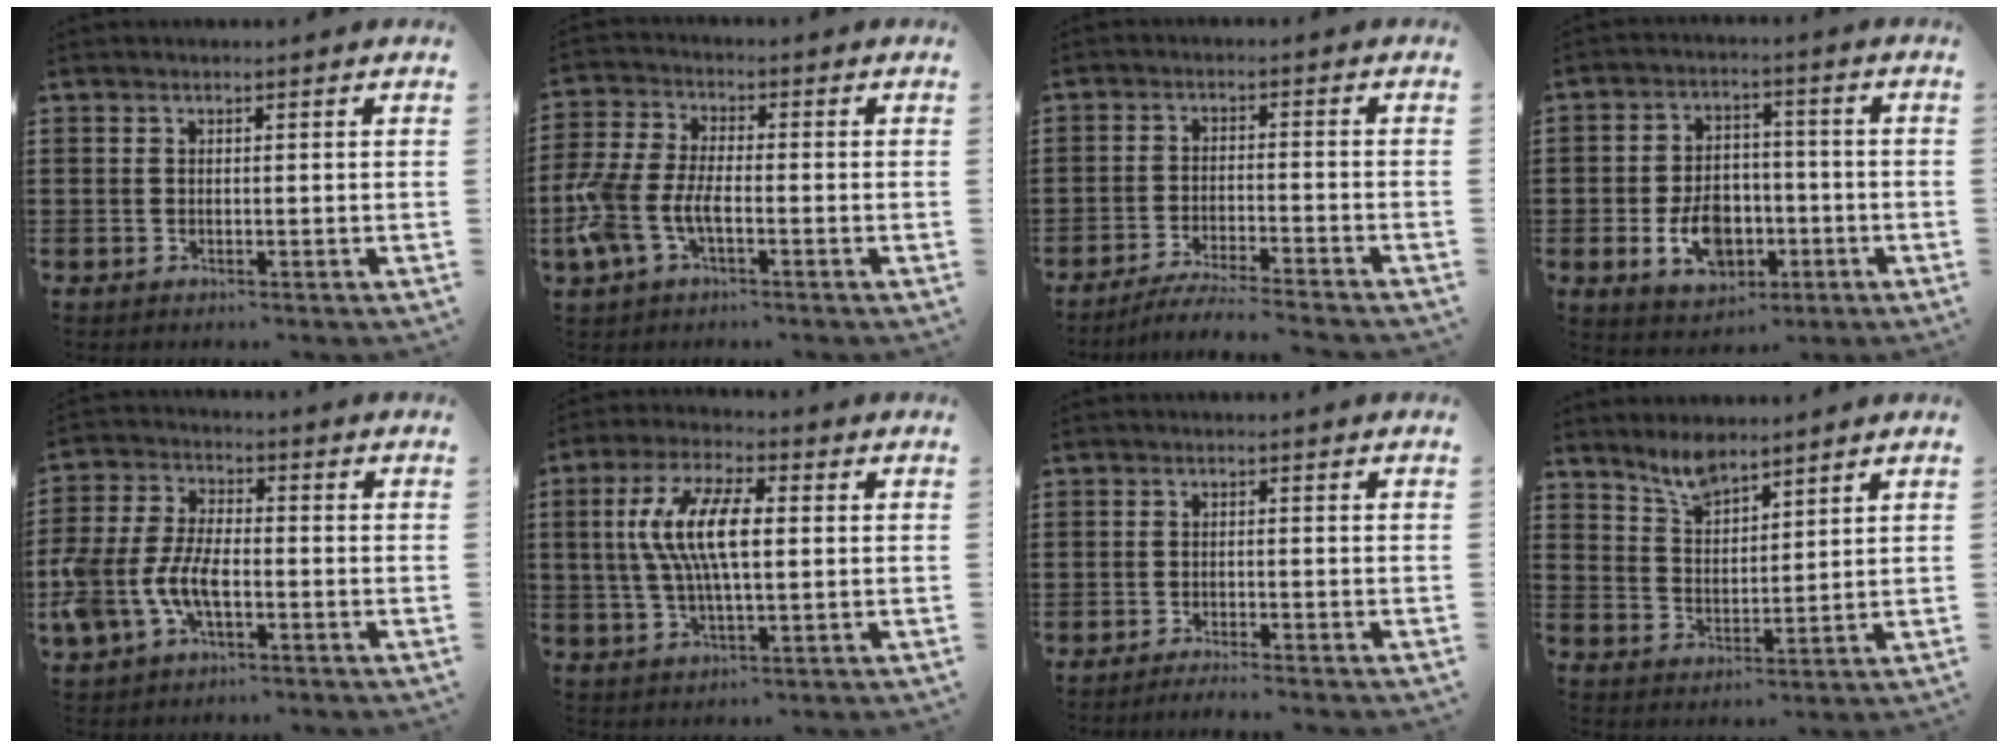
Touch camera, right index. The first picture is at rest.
{"total": 6.8, "force": [-2.5, 3.3, 5.5], "torque": [-0.152, -0.011, -0.057]}
{"total": 4.3, "force": [-4.1, -0.4, 1.3], "torque": [-0.031, -0.011, -0.085]}
{"total": 8.1, "force": [-2.3, 5.7, 5.2], "torque": [-0.088, 0.000, -0.047]}
{"total": 7.5, "force": [-2.4, 4.2, 5.7], "torque": [-0.148, -0.004, -0.053]}
{"total": 10.1, "force": [1.0, 3.7, 9.4], "torque": [-0.211, 0.003, 0.006]}
{"total": 1.6, "force": [-1.5, -0.2, 0.4], "torque": [-0.006, 0.001, -0.029]}
{"total": 5.3, "force": [4.6, 1.5, 2.0], "torque": [-0.053, -0.009, 0.086]}